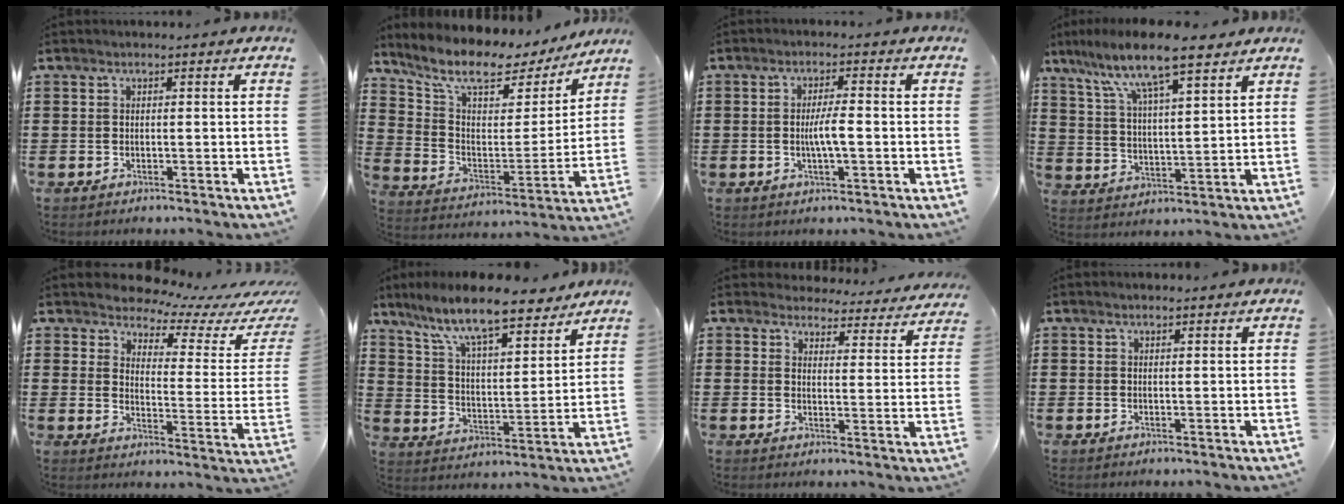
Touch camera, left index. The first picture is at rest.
{"total": 9.6, "force": [7.9, 3.2, 4.5], "torque": [-0.111, -0.052, 0.129]}
{"total": 3.7, "force": [-0.4, 0.6, 3.6], "torque": [-0.072, -0.001, -0.011]}
{"total": 10.3, "force": [7.8, 1.7, 6.4], "torque": [-0.149, -0.025, 0.133]}
{"total": 4.8, "force": [4.5, 0.9, 1.2], "torque": [-0.045, -0.036, 0.075]}
{"total": 10.5, "force": [8.6, 1.5, 5.8], "torque": [-0.142, -0.039, 0.146]}
{"total": 4.3, "force": [4.2, 0.5, 0.3], "torque": [-0.019, -0.031, 0.073]}
{"total": 0.7, "force": [0.6, 0.1, 0.4], "torque": [-0.008, 0.000, 0.012]}